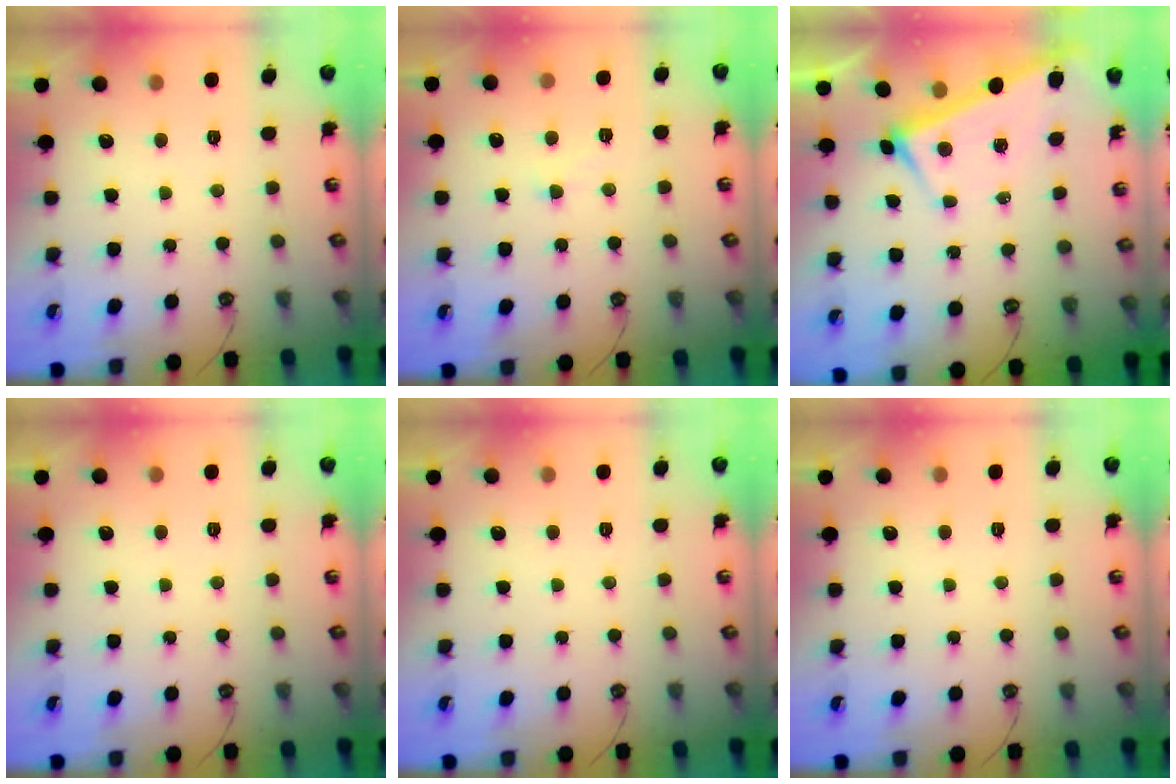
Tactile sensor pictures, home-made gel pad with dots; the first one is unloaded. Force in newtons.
{"total": 2.0, "press": 2.0, "slide": 0.5}
{"total": 4.8, "press": 4.8, "slide": 0.5}
{"total": 0.0}
{"total": 0.0}
{"total": 0.0}